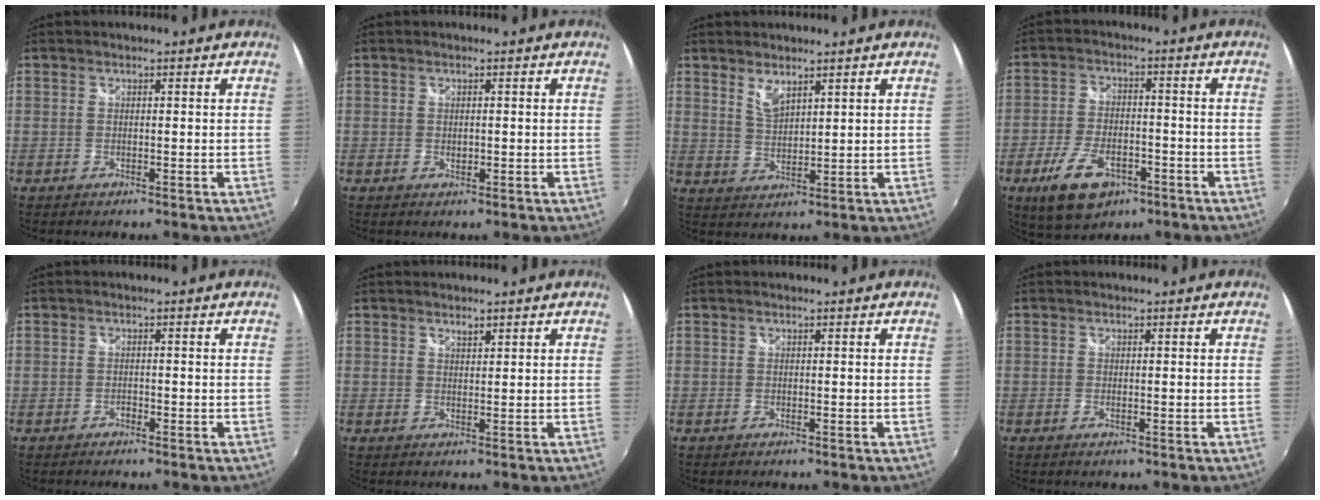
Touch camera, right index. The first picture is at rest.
{"total": 1.0, "force": [-0.1, 0.7, 0.7], "torque": [-0.011, -0.001, -0.002]}
{"total": 3.8, "force": [2.8, 1.3, 2.2], "torque": [-0.040, -0.004, 0.051]}
{"total": 11.7, "force": [-6.3, 6.1, 7.8], "torque": [-0.169, -0.012, -0.105]}
{"total": 0.8, "force": [-0.7, 0.4, 0.2], "torque": [-0.004, 0.000, -0.014]}
{"total": 1.2, "force": [1.0, 0.4, 0.5], "torque": [-0.005, 0.000, 0.016]}
{"total": 0.0}
{"total": 0.6, "force": [-0.2, 0.2, 0.5], "torque": [-0.010, 0.000, -0.004]}